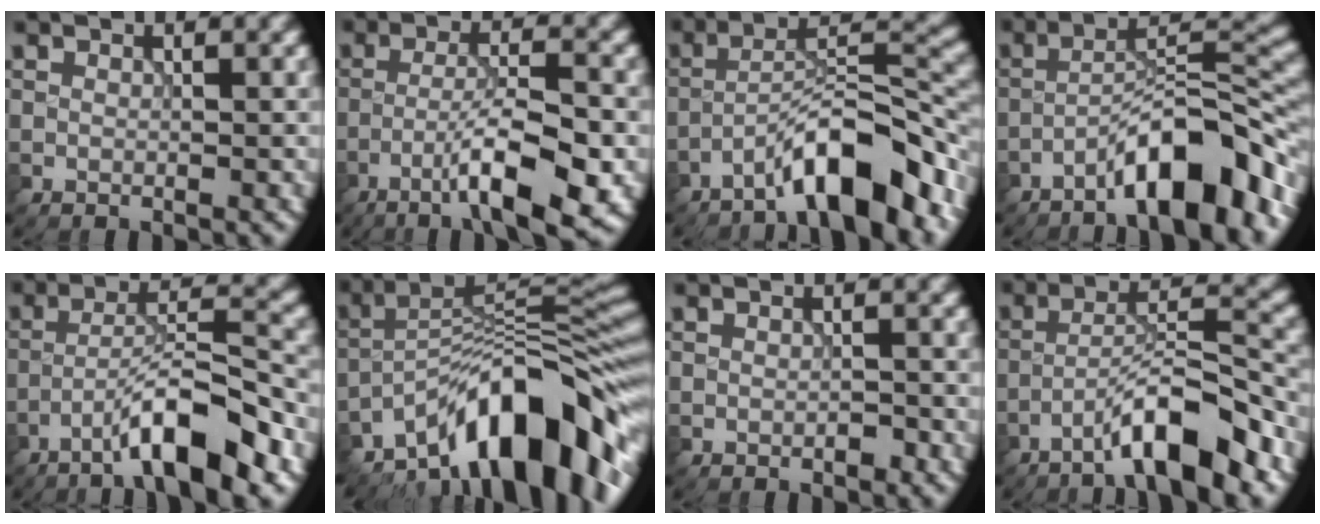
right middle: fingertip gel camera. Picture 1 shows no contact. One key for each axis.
{"total": 7.9, "fx": -3.8, "fy": 1.3, "fz": 6.7, "tx": -0.109, "ty": 0.011, "tz": -0.066}
{"total": 8.5, "fx": -5.8, "fy": 1.8, "fz": 6.0, "tx": -0.092, "ty": 0.021, "tz": -0.099}
{"total": 9.2, "fx": -5.8, "fy": 2.1, "fz": 6.9, "tx": -0.102, "ty": 0.022, "tz": -0.098}
{"total": 7.8, "fx": -4.6, "fy": 1.1, "fz": 6.2, "tx": -0.100, "ty": 0.021, "tz": -0.078}
{"total": 14.2, "fx": -9.4, "fy": 4.5, "fz": 9.7, "tx": -0.127, "ty": 0.029, "tz": -0.168}
{"total": 0.8, "fx": -0.4, "fy": 0.3, "fz": 0.6, "tx": -0.008, "ty": 0.000, "tz": -0.006}
{"total": 7.2, "fx": -4.6, "fy": 1.0, "fz": 5.4, "tx": -0.086, "ty": 0.020, "tz": -0.078}